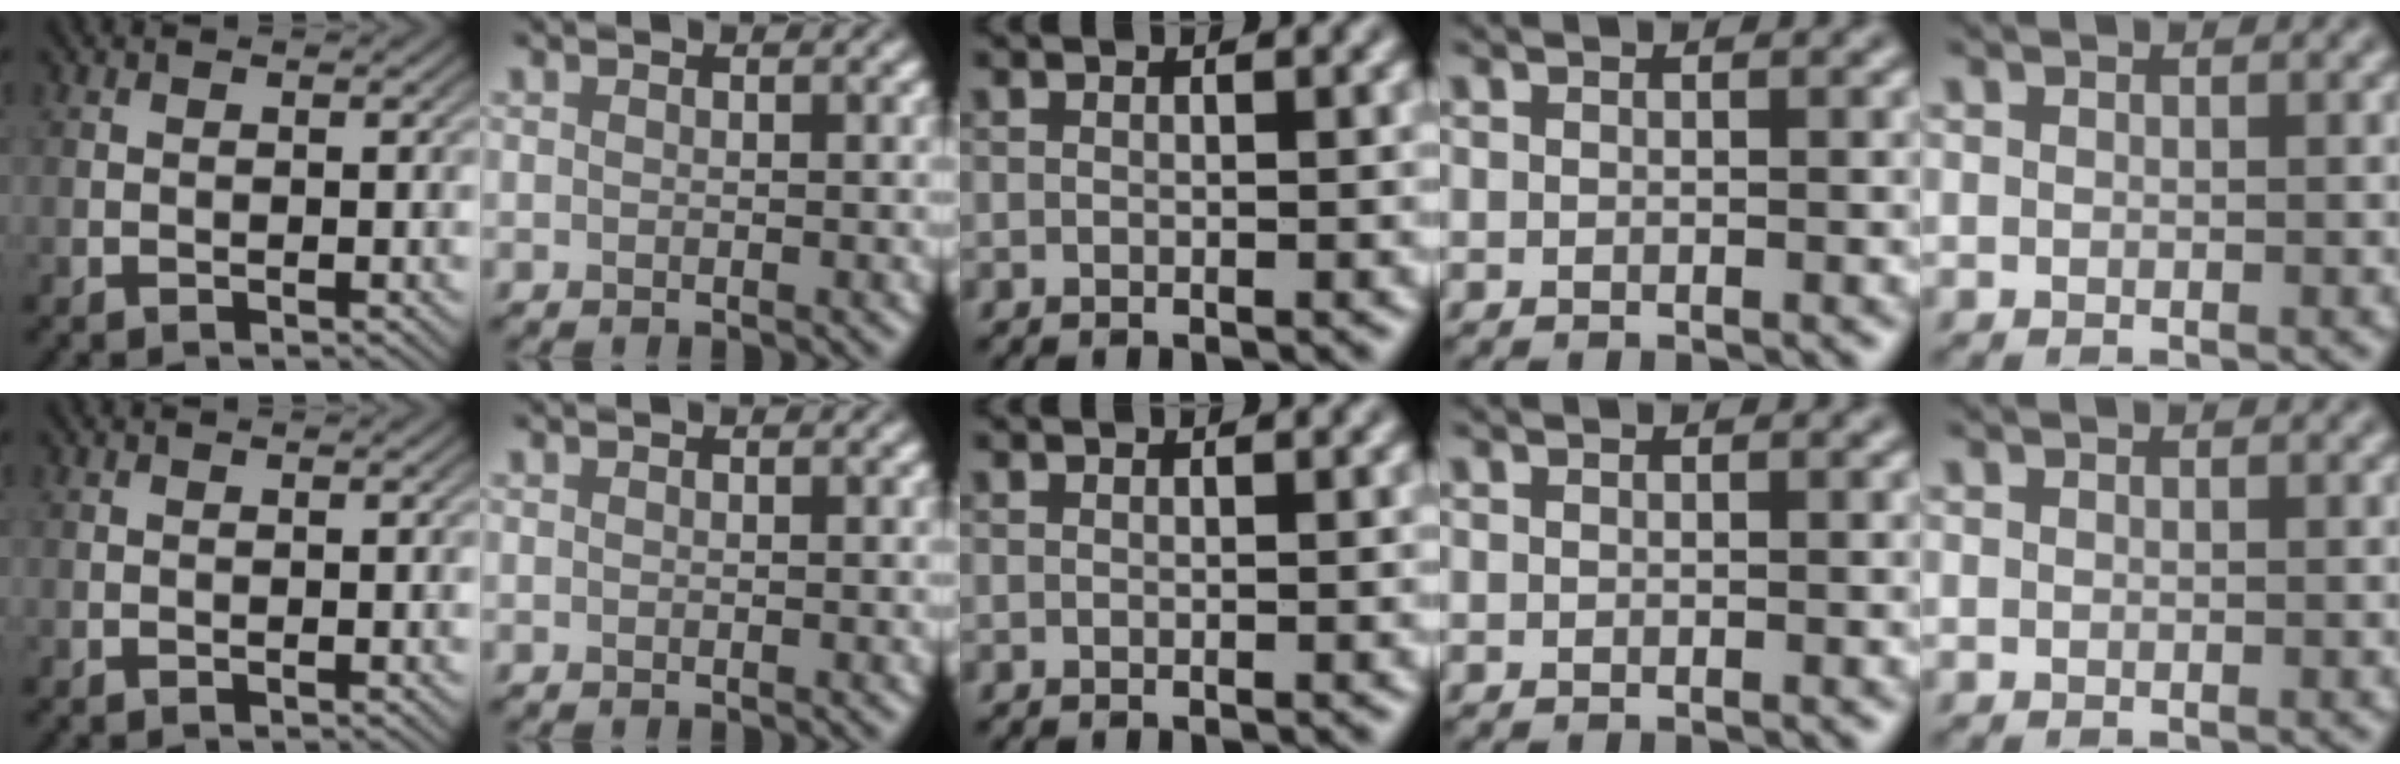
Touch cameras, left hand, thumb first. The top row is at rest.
{}